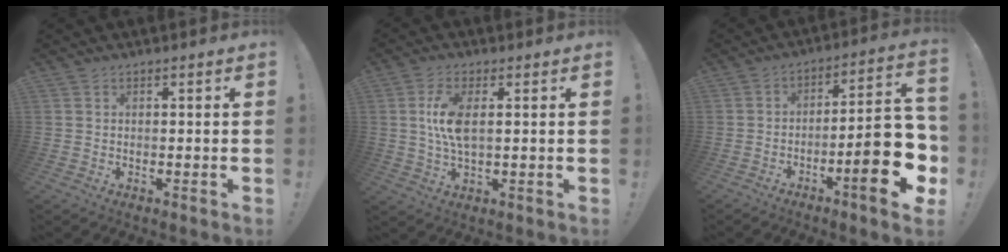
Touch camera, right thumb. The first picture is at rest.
{"total": 8.5, "force": [1.2, 3.6, 7.6], "torque": [-0.138, -0.012, 0.015]}
{"total": 19.5, "force": [-6.8, 4.9, 17.6], "torque": [-0.235, 0.036, -0.100]}